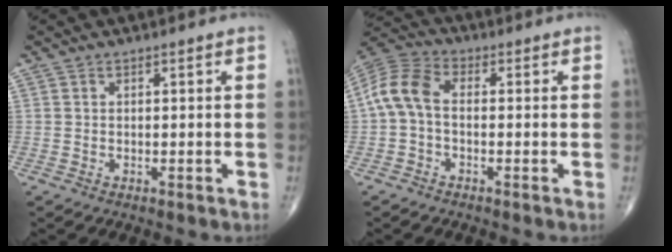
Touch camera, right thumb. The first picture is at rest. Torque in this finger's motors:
{"motor_torque": [-0.12, 0.33, 0.63, -0.24, 0.06]}